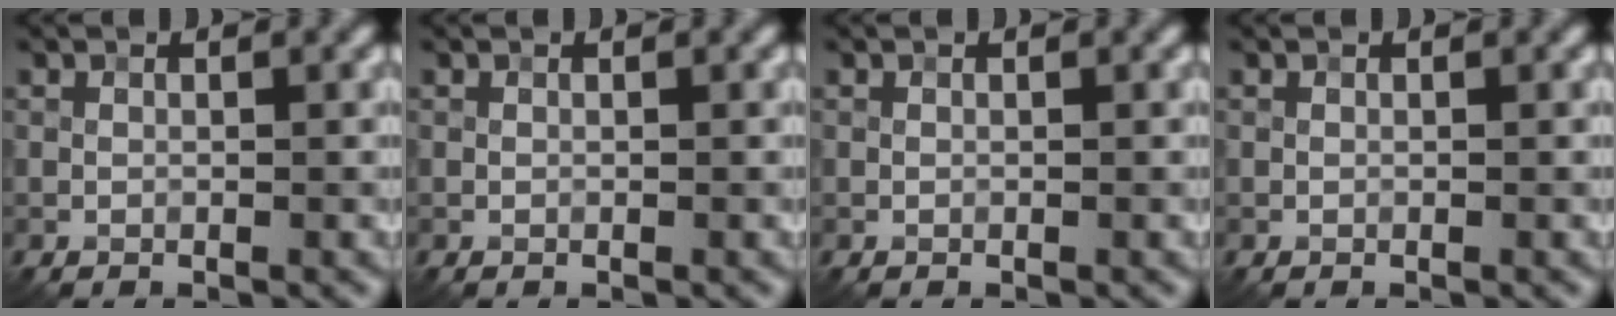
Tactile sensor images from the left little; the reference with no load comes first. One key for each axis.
{"total": 0.0}
{"total": 0.0}
{"total": 0.0}